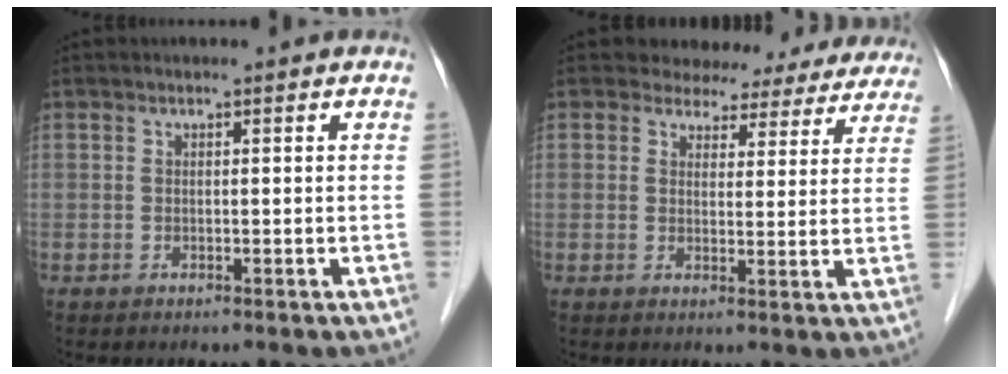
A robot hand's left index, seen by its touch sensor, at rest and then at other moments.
{"total": 13.0, "force": [11.8, 5.3, 1.6], "torque": [0.014, -0.010, 0.110]}